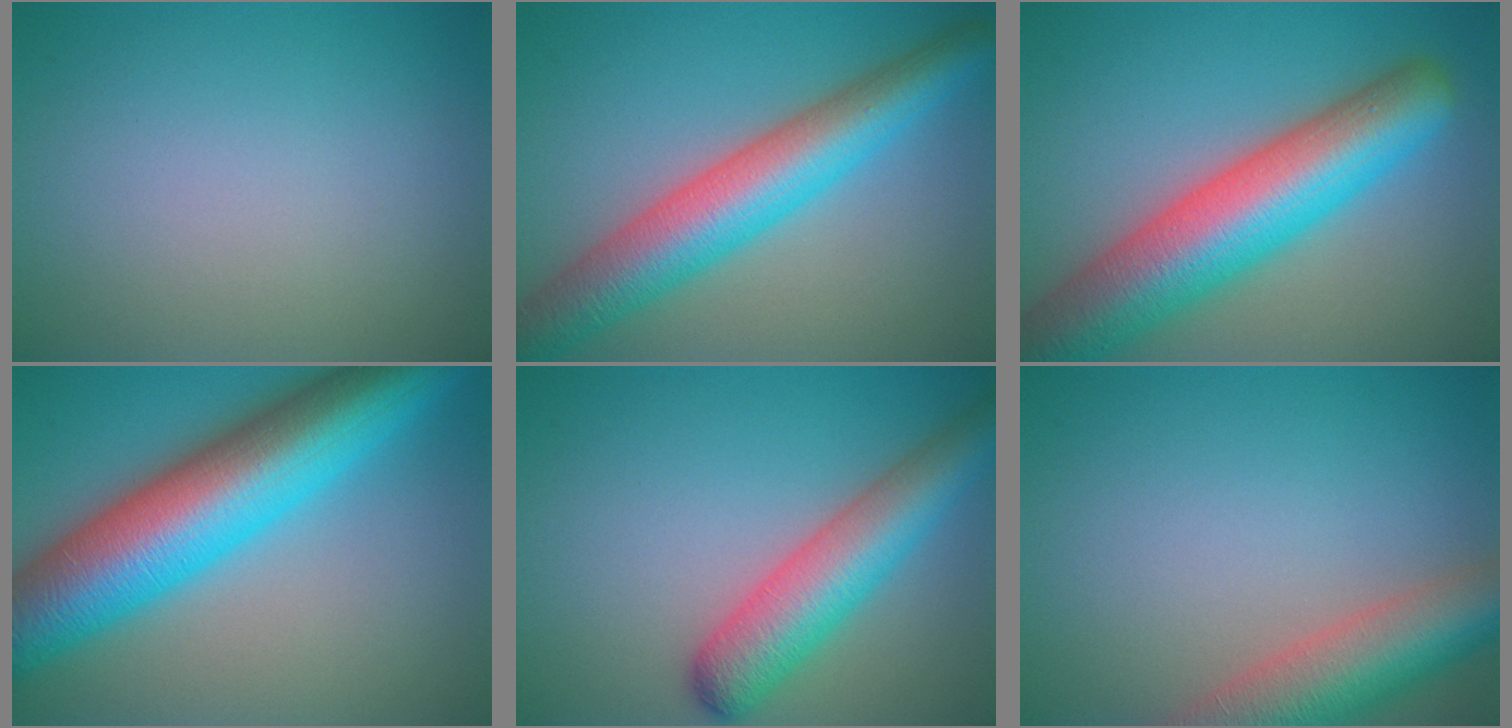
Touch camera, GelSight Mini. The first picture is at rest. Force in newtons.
{"total": 8.5, "press": 8.5, "slide": 0.2}
{"total": 11.8, "press": 11.8, "slide": 0.6}
{"total": 14.3, "press": 14.3, "slide": 0.3}
{"total": 6.5, "press": 6.5, "slide": 0.5}
{"total": 7.7, "press": 7.7, "slide": 0.5}